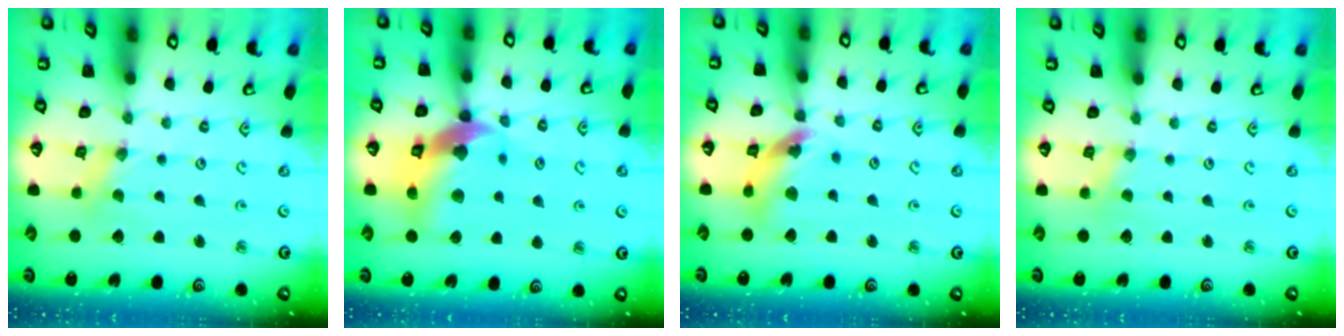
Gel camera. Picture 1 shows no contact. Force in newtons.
{"total": 14.8, "press": 14.7, "slide": 1.9}
{"total": 12.6, "press": 12.5, "slide": 1.7}
{"total": 0.5, "press": 0.5, "slide": 0.1}